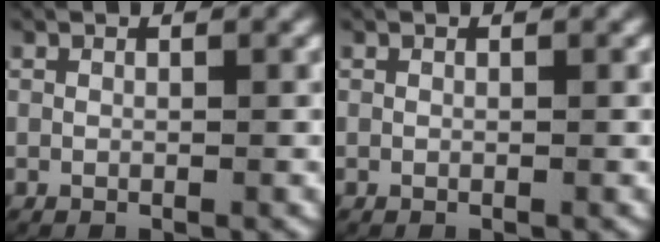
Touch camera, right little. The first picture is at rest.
{"total": 0.0}